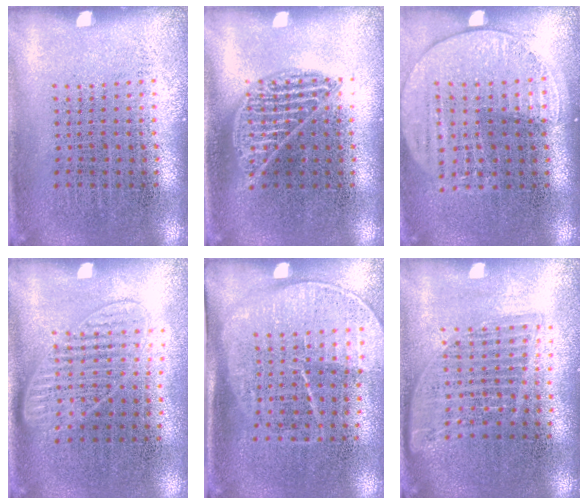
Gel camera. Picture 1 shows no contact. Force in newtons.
{"total": 1.0, "press": 1.0, "slide": 0.1}
{"total": 1.4, "press": 1.3, "slide": 0.5}
{"total": 1.2, "press": 1.1, "slide": 0.4}
{"total": 1.6, "press": 1.3, "slide": 0.9}
{"total": 1.6, "press": 1.4, "slide": 0.8}